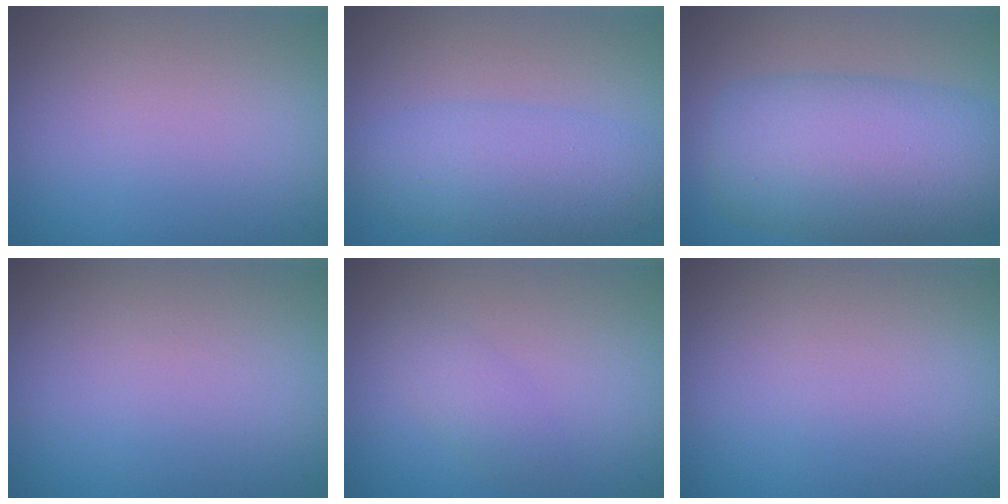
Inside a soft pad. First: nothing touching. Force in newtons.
{"total": 4.8, "press": 4.8, "slide": 0.0}
{"total": 10.1, "press": 10.1, "slide": 0.1}
{"total": 0.0}
{"total": 1.6, "press": 1.6, "slide": 0.0}
{"total": 0.0}